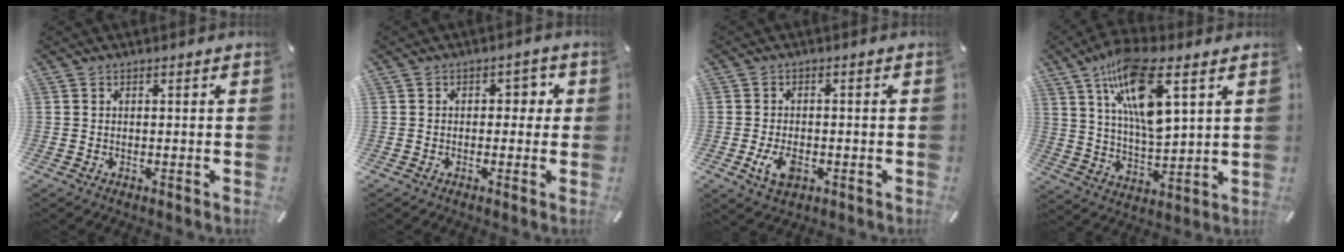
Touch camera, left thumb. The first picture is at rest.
{"total": 3.4, "force": [-0.5, 2.6, 2.1], "torque": [-0.028, 0.008, -0.019]}
{"total": 5.5, "force": [-1.8, 3.3, 3.9], "torque": [-0.082, -0.002, -0.037]}
{"total": 16.1, "force": [8.3, 5.6, 12.5], "torque": [-0.243, -0.025, 0.139]}